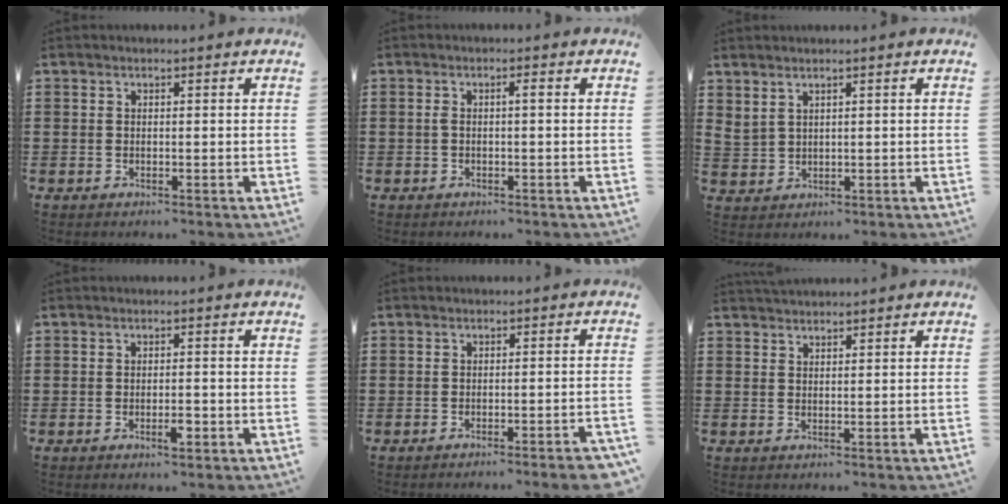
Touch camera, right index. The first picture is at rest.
{"total": 1.4, "force": [-0.2, 0.2, 1.4], "torque": [-0.034, -0.001, -0.008]}
{"total": 1.7, "force": [1.5, 0.6, 0.5], "torque": [-0.016, 0.002, 0.030]}
{"total": 2.3, "force": [-1.1, 0.7, 1.9], "torque": [-0.033, 0.001, -0.020]}
{"total": 2.8, "force": [-2.3, -0.4, 1.4], "torque": [-0.021, -0.003, -0.045]}
{"total": 1.2, "force": [1.2, 0.1, -0.2], "torque": [0.001, -0.001, 0.024]}